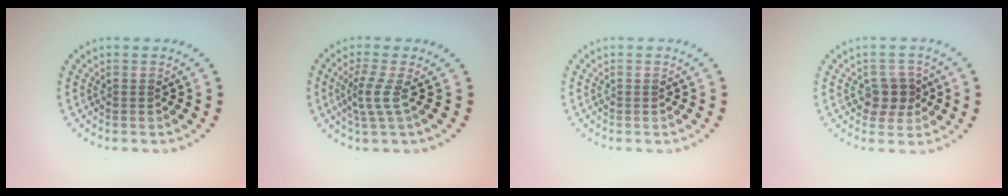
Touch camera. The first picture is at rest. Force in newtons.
{"total": 2.3, "press": 1.6, "slide": 1.7}
{"total": 0.0}
{"total": 2.7, "press": 2.5, "slide": 1.0}